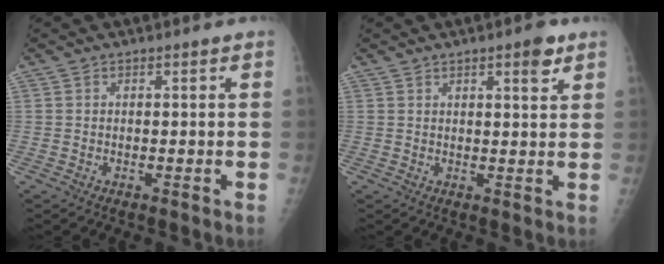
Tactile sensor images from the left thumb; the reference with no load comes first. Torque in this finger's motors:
{"motor_torque": [0.08, 0.15, -0.03, -0.17, 0.06]}